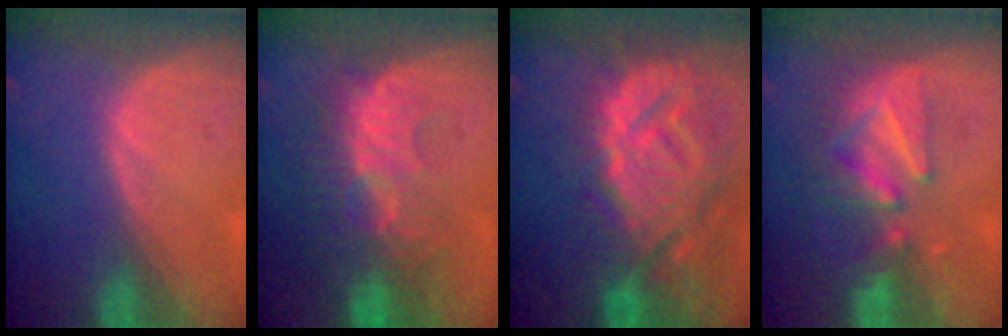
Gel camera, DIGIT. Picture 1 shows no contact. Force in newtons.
{"total": 9.9, "press": 9.1, "slide": 3.7}
{"total": 14.4, "press": 12.4, "slide": 7.3}
{"total": 8.5, "press": 7.8, "slide": 3.4}